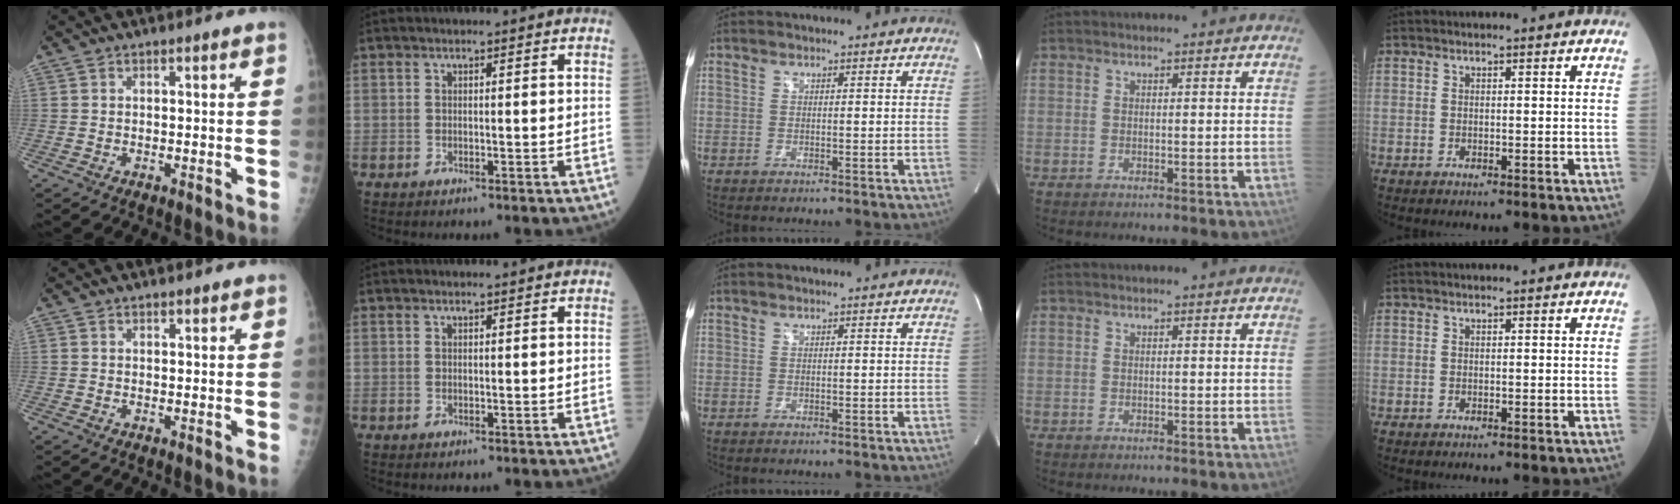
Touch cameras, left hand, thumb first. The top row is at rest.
{"thumb": {"total": 1.1, "force": [0.9, 0.4, 0.4], "torque": [-0.002, -0.005, 0.012]}, "index": {"total": 0.6, "force": [0.6, 0.0, 0.3], "torque": [-0.008, 0.000, 0.010]}}